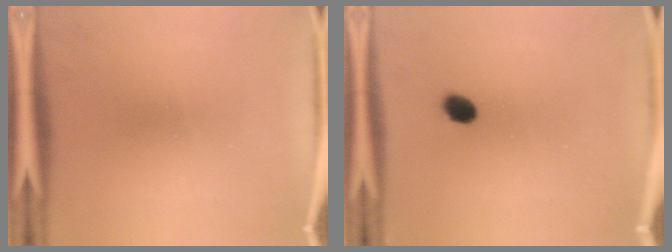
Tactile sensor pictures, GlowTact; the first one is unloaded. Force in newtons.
{"total": 3.0}